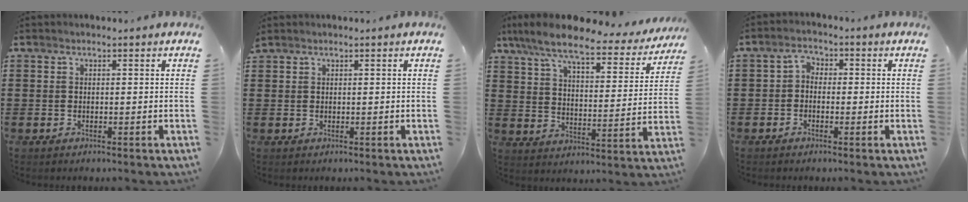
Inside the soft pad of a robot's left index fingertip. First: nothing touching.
{"total": 0.5, "force": [0.5, 0.1, 0.1], "torque": [-0.004, 0.000, 0.010]}
{"total": 8.5, "force": [7.1, 1.1, 4.6], "torque": [-0.117, -0.037, 0.119]}
{"total": 1.6, "force": [-0.3, 1.0, 1.2], "torque": [-0.024, 0.006, -0.009]}